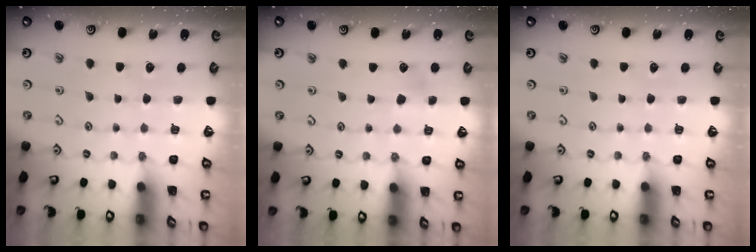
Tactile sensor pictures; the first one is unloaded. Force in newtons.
{"total": 3.4, "press": 3.4, "slide": 0.3}
{"total": 0.0}